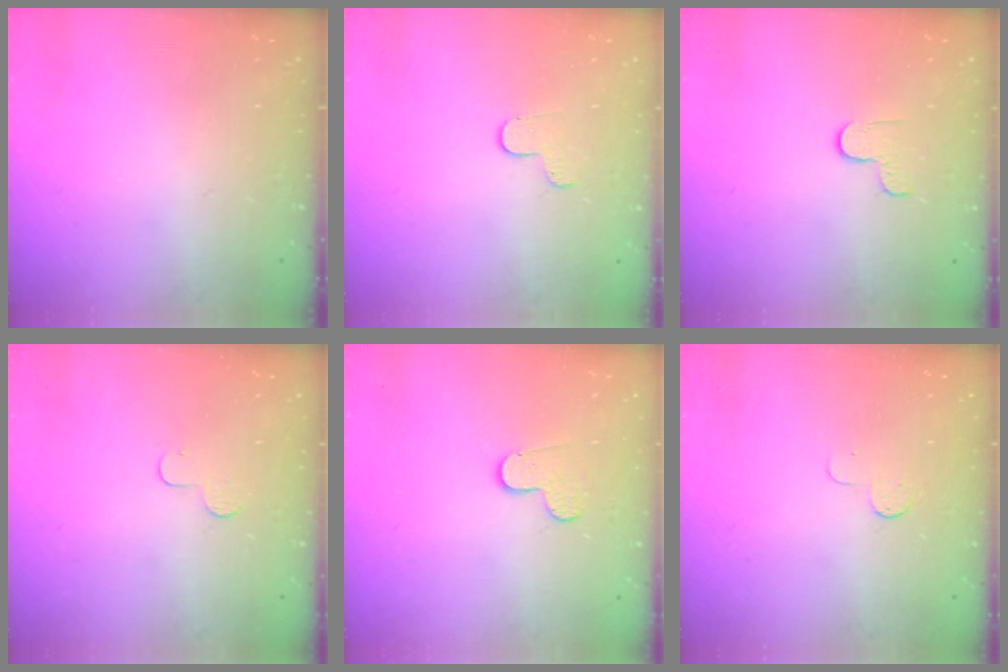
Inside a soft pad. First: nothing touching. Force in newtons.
{"total": 4.0, "press": 3.9, "slide": 0.4}
{"total": 3.0, "press": 3.0, "slide": 0.4}
{"total": 3.9, "press": 3.9, "slide": 0.4}
{"total": 4.1, "press": 4.1, "slide": 0.3}
{"total": 4.1, "press": 4.0, "slide": 0.4}